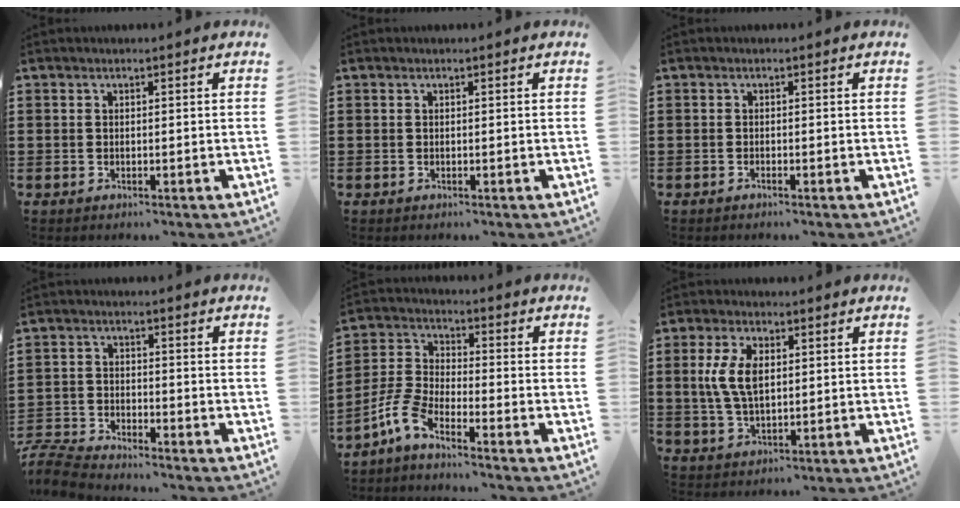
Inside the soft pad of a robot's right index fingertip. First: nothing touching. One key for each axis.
{"total": 0.0}
{"total": 0.6, "fx": -0.5, "fy": 0.0, "fz": 0.2, "tx": -0.005, "ty": -0.002, "tz": -0.011}
{"total": 5.5, "fx": -5.4, "fy": 0.5, "fz": 0.8, "tx": -0.040, "ty": -0.003, "tz": -0.115}
{"total": 5.5, "fx": -4.3, "fy": 1.2, "fz": 3.2, "tx": -0.100, "ty": -0.012, "tz": -0.091}
{"total": 6.9, "fx": 1.1, "fy": 3.6, "fz": 5.8, "tx": -0.132, "ty": 0.009, "tz": 0.014}